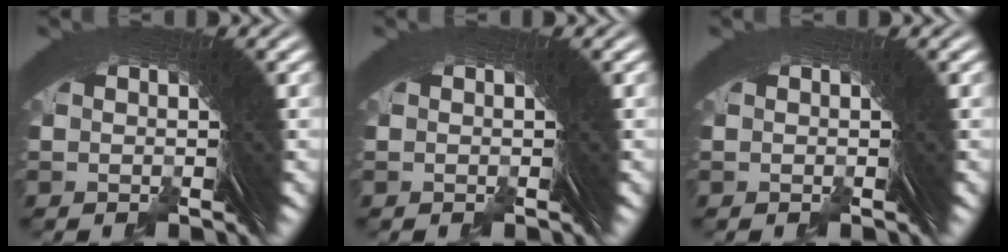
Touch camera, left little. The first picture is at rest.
{"total": 0.0}
{"total": 0.0}